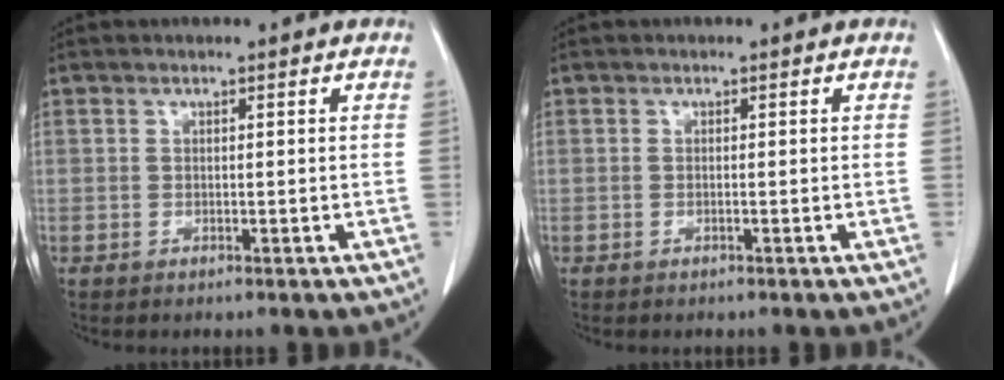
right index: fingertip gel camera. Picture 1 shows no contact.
{"total": 0.0}